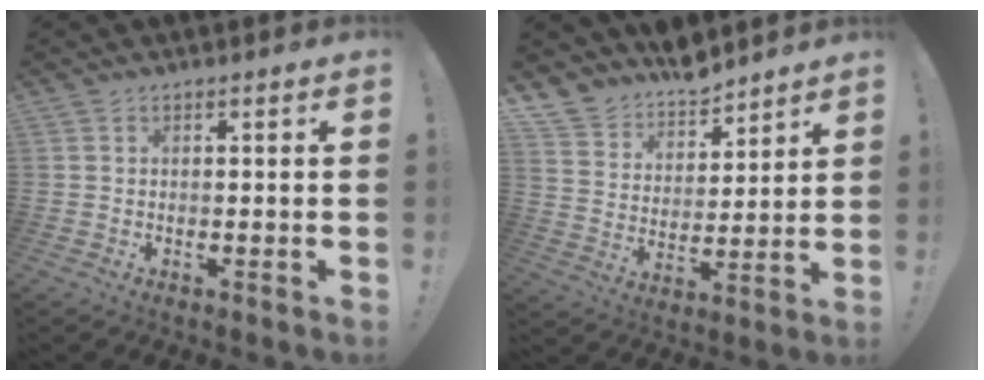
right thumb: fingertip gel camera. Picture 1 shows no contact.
{"total": 9.7, "force": [8.7, 4.3, 0.1], "torque": [-0.024, -0.086, 0.167]}